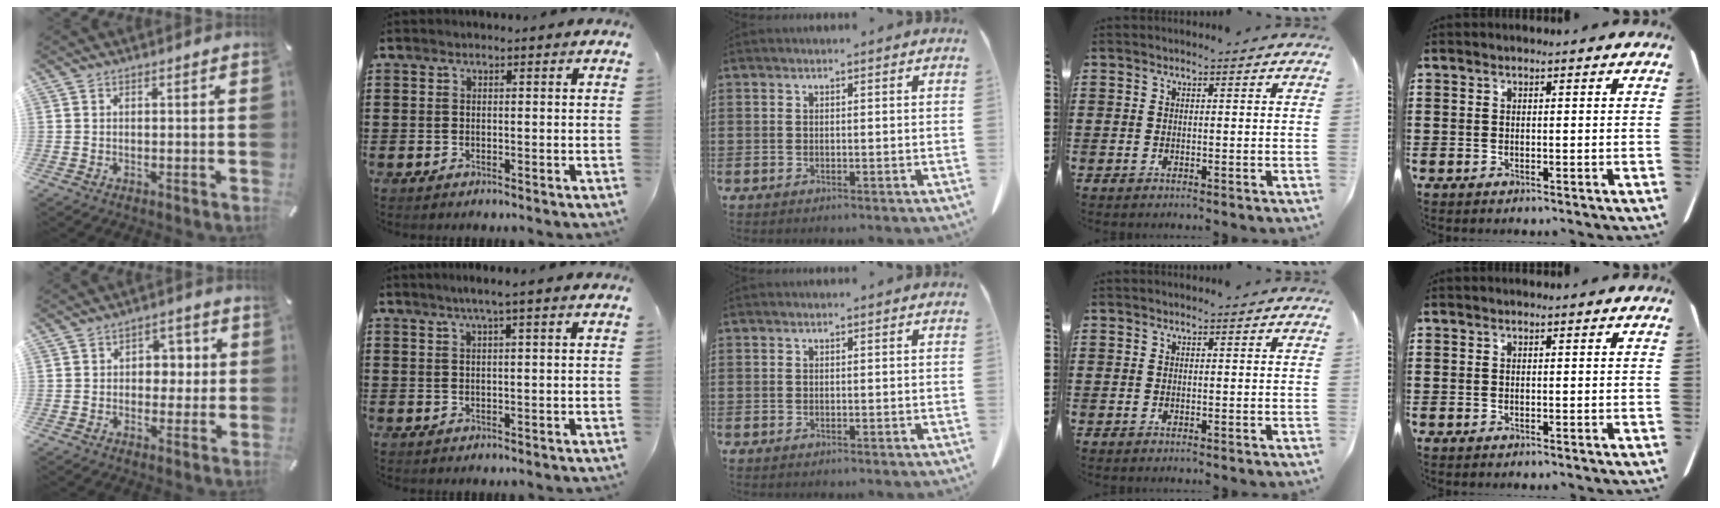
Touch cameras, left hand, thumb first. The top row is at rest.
{"thumb": {"total": 5.3, "force": [-0.3, 4.3, 3.1], "torque": [-0.031, 0.003, -0.015]}, "index": {"total": 2.1, "force": [0.9, -0.4, 1.9], "torque": [-0.037, -0.002, 0.015]}}